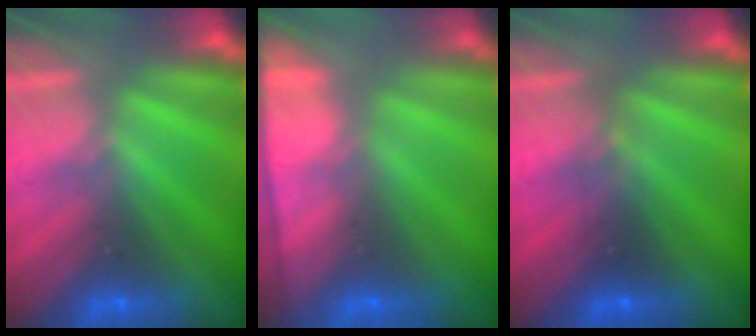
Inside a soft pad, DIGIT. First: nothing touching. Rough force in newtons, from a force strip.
{"total": 7.0}
{"total": 2.3}